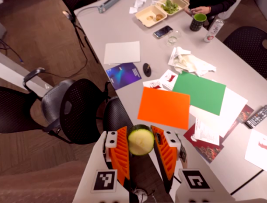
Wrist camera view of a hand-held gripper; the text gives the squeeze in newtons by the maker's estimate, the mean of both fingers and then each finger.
{"total": 11.4, "left": 11.3, "right": 11.5}